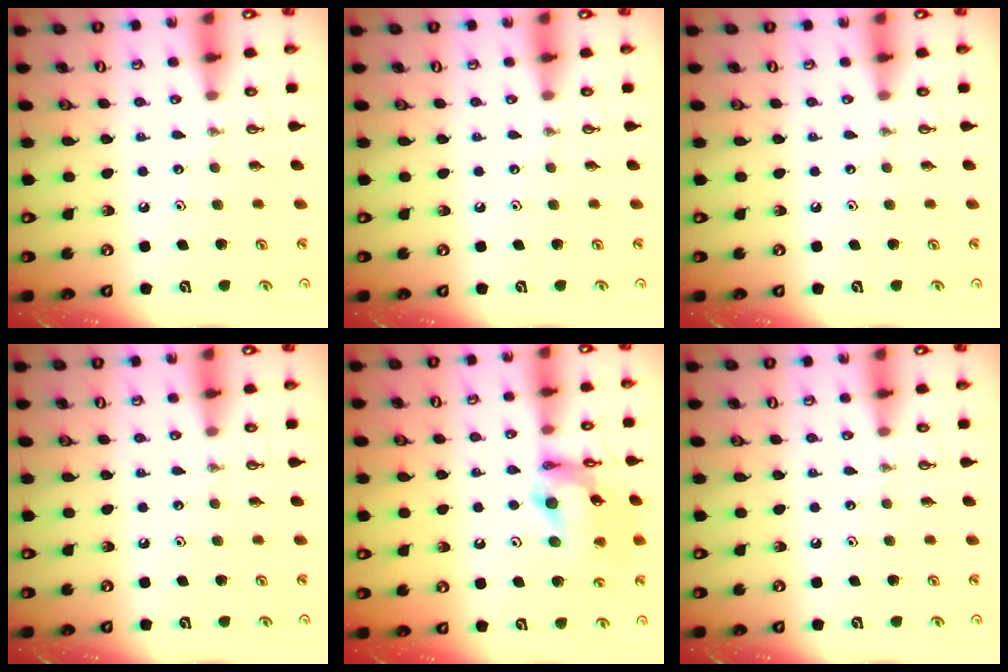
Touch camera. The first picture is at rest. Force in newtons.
{"total": 0.0}
{"total": 0.0}
{"total": 0.0}
{"total": 14.8, "press": 14.7, "slide": 1.7}
{"total": 0.0}